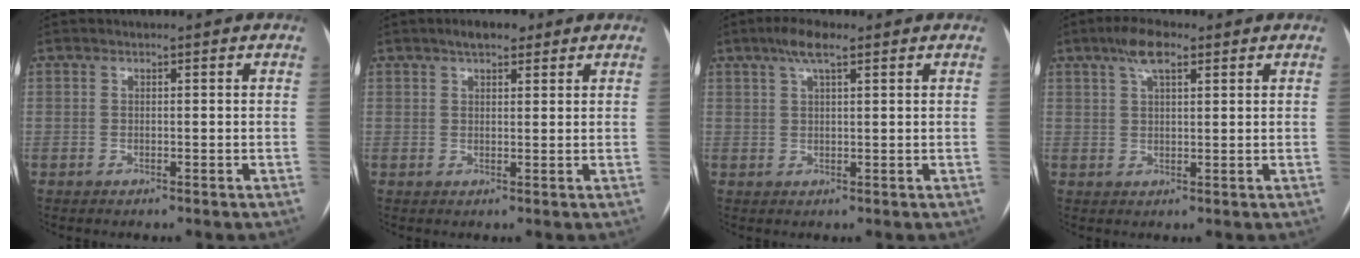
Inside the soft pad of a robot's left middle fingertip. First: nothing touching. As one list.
[{"total": 4.0, "force": [2.7, 1.6, 2.4], "torque": [-0.040, 0.012, 0.041]}, {"total": 4.2, "force": [2.7, 0.8, 3.2], "torque": [-0.063, 0.014, 0.048]}, {"total": 5.1, "force": [3.0, 1.5, 3.8], "torque": [-0.075, 0.016, 0.054]}]